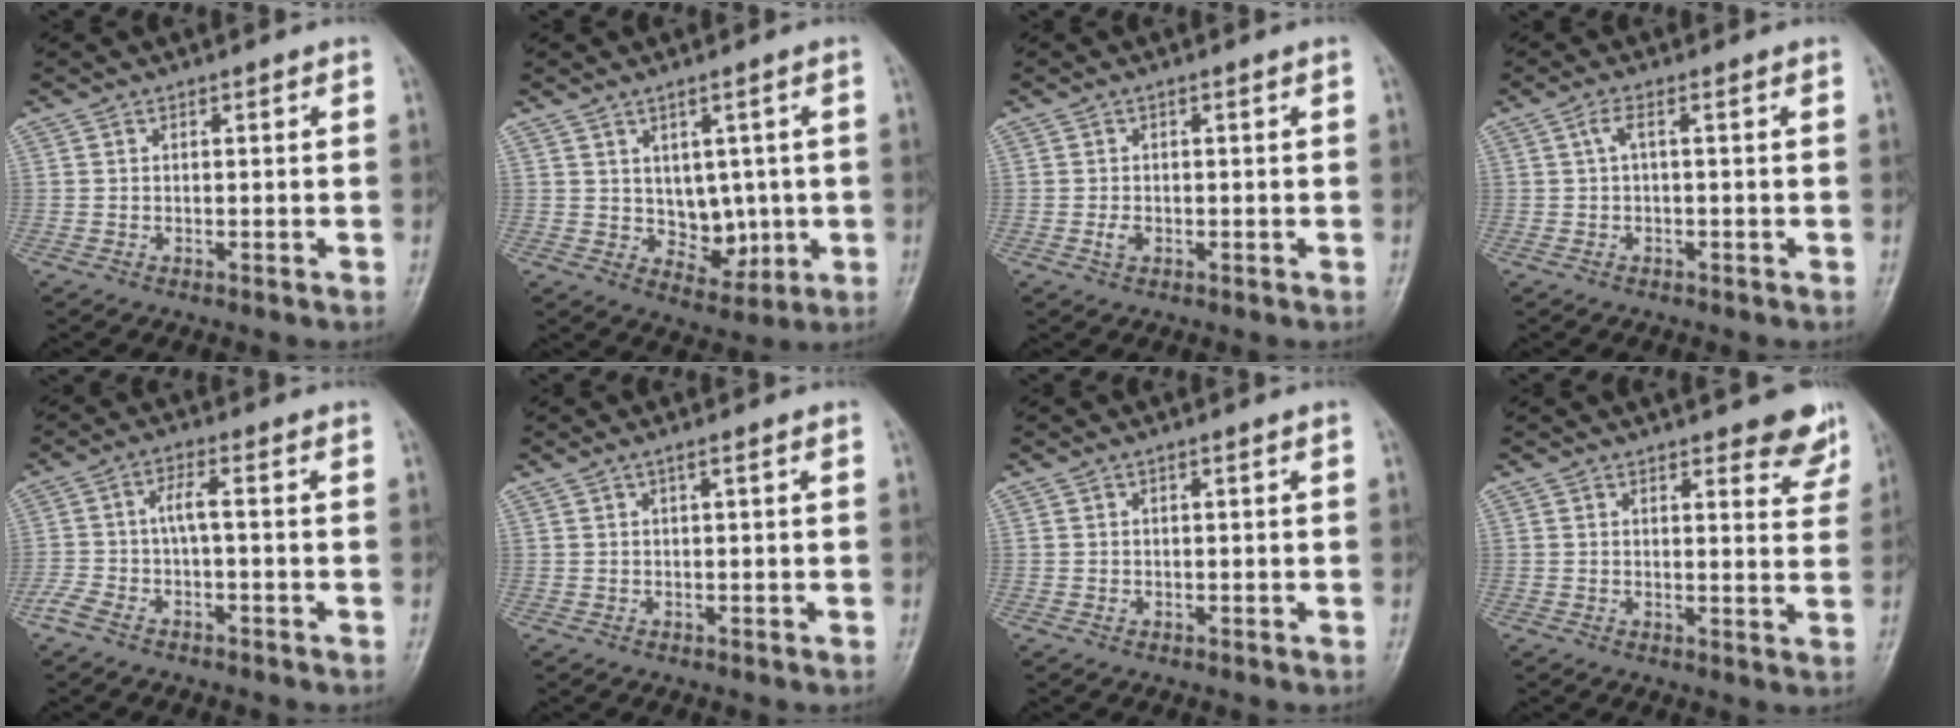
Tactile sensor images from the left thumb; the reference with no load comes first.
{"total": 6.9, "force": [0.5, 4.8, 5.0], "torque": [-0.036, -0.015, 0.023]}
{"total": 1.6, "force": [-0.3, 0.9, 1.3], "torque": [-0.025, 0.008, -0.002]}
{"total": 2.1, "force": [0.2, 0.3, 2.1], "torque": [-0.057, 0.012, 0.006]}
{"total": 5.1, "force": [-2.0, 0.9, 4.6], "torque": [-0.117, 0.022, -0.037]}
{"total": 0.9, "force": [0.5, -0.1, 0.8], "torque": [-0.023, 0.012, 0.012]}
{"total": 0.7, "force": [0.2, 0.2, 0.6], "torque": [-0.012, 0.010, 0.007]}
{"total": 7.0, "force": [5.5, 2.3, 3.7], "torque": [-0.013, -0.031, 0.057]}